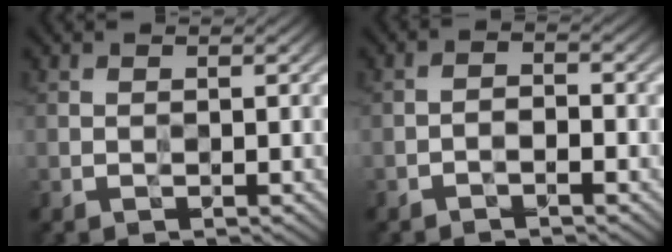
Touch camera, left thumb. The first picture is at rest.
{"total": 1.8, "force": [-1.3, 0.6, 1.2], "torque": [-0.021, 0.003, -0.028]}